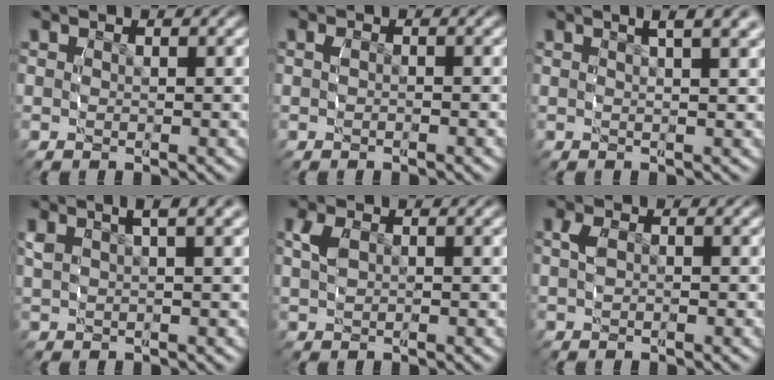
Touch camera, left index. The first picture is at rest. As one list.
[{"total": 1.0, "force": [-0.9, 0.1, 0.3], "torque": [-0.009, 0.002, -0.015]}, {"total": 4.2, "force": [2.5, 1.1, 3.2], "torque": [-0.047, 0.013, 0.034]}, {"total": 3.6, "force": [1.4, 1.5, 3.0], "torque": [-0.057, 0.015, 0.021]}, {"total": 1.6, "force": [-0.6, 1.0, 1.1], "torque": [-0.035, 0.001, -0.009]}, {"total": 1.5, "force": [-0.9, 0.7, 0.8], "torque": [-0.024, 0.001, -0.015]}]